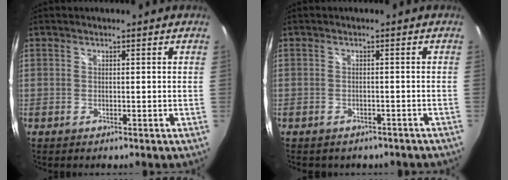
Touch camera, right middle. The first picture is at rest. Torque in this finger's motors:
{"motor_torque": [1.07, -1.07, 0.10, 0.05]}